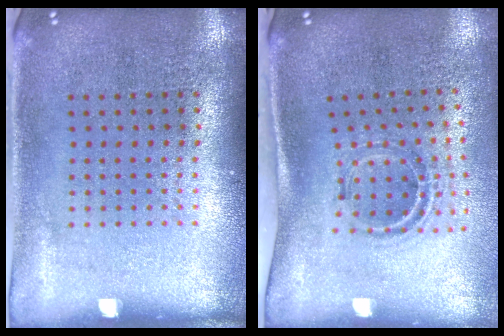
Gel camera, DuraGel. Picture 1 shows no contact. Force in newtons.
{"total": 1.1, "press": 1.0, "slide": 0.5}